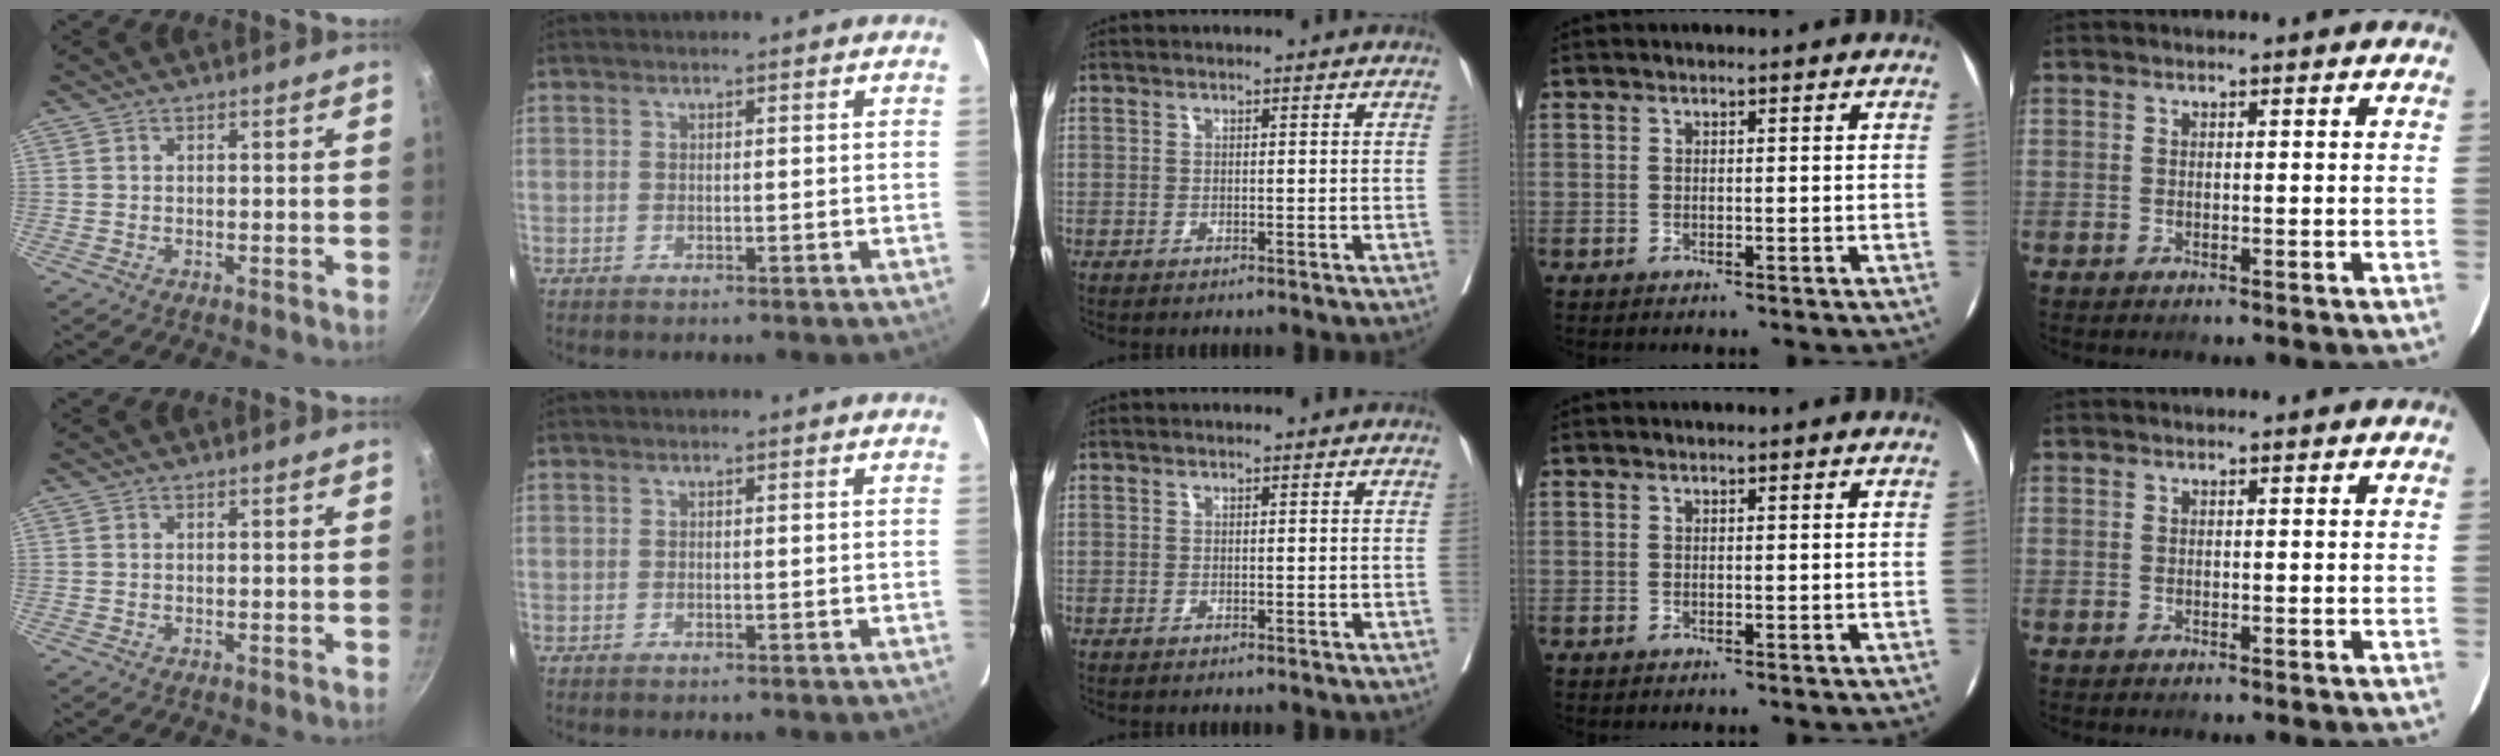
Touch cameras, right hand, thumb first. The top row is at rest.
{}